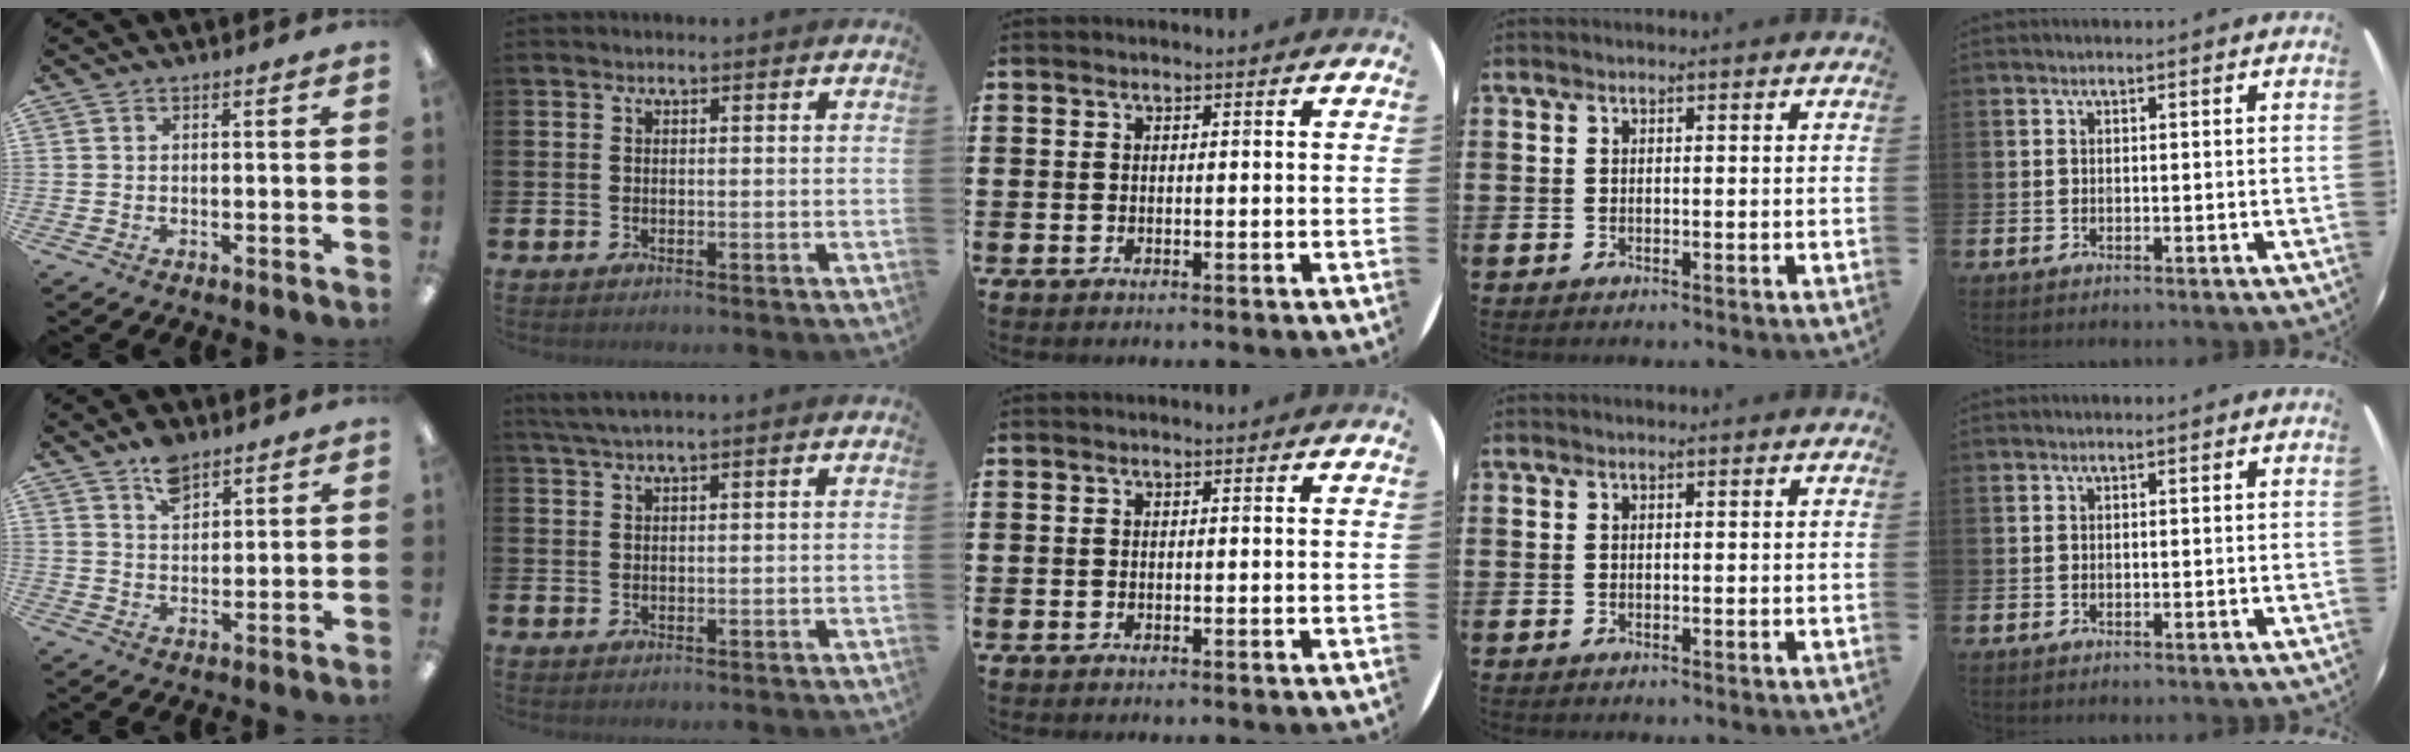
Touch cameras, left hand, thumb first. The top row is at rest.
{"thumb": {"total": 6.8, "force": [4.8, 3.8, 2.9], "torque": [-0.041, -0.018, 0.084]}, "index": {"total": 2.6, "force": [2.1, 0.0, 1.4], "torque": [-0.038, 0.002, 0.040]}}